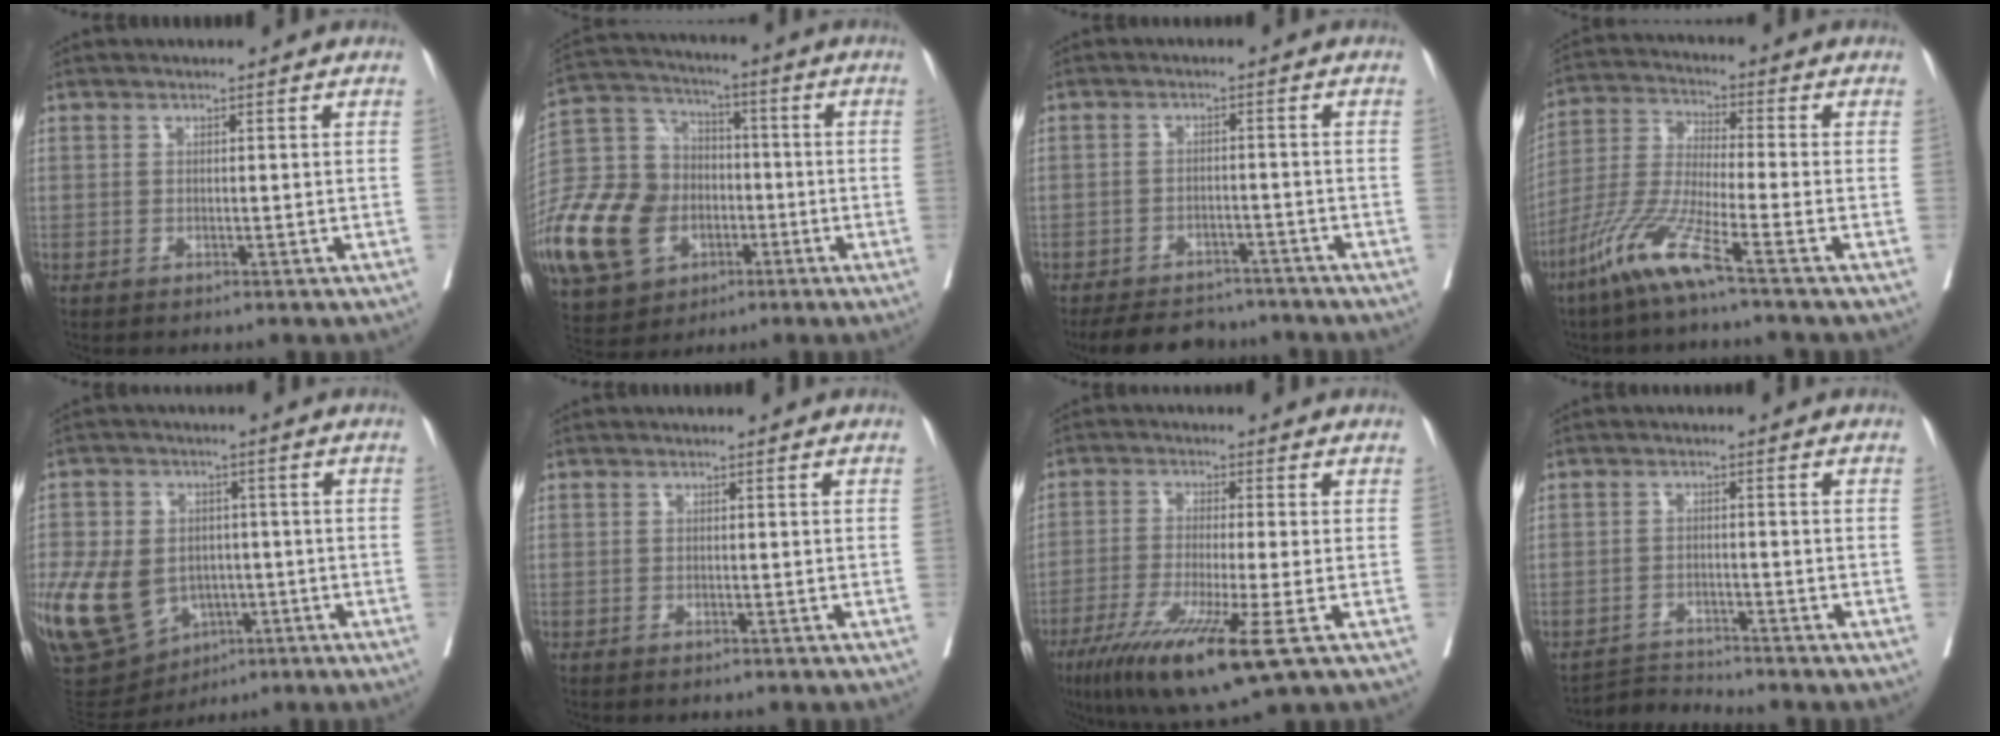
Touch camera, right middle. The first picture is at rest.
{"total": 26.9, "force": [-9.1, 20.6, 14.7], "torque": [-0.415, 0.026, -0.155]}
{"total": 9.6, "force": [-8.6, 3.5, 2.5], "torque": [-0.035, 0.003, -0.115]}
{"total": 9.9, "force": [-6.3, -0.6, 7.6], "torque": [-0.168, -0.027, -0.135]}
{"total": 17.6, "force": [-4.2, 13.5, 10.5], "torque": [-0.252, 0.002, -0.046]}
{"total": 0.7, "force": [-0.5, 0.0, 0.4], "torque": [-0.012, -0.004, -0.008]}
{"total": 12.5, "force": [-6.3, 0.2, 10.8], "torque": [-0.198, -0.043, -0.107]}
{"total": 3.6, "force": [-3.2, -0.8, -1.4], "torque": [0.027, -0.008, -0.052]}